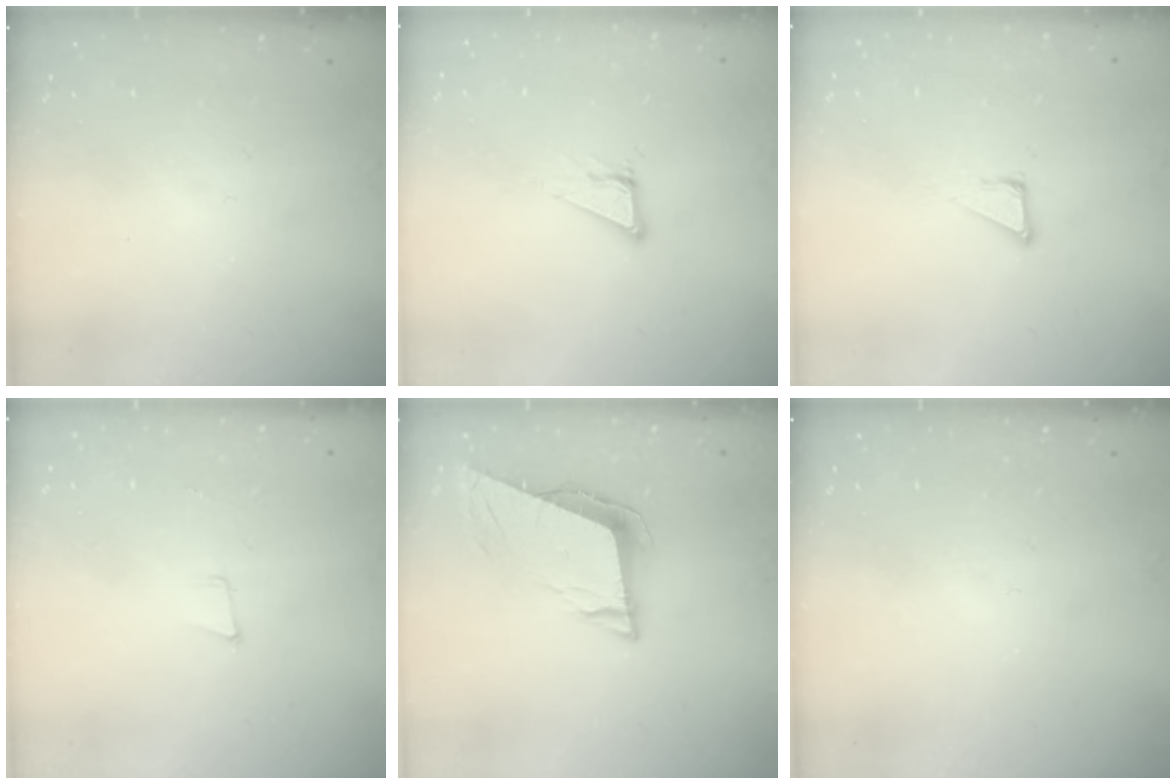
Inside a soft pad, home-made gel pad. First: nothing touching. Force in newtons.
{"total": 5.6, "press": 5.6, "slide": 0.3}
{"total": 3.5, "press": 3.5, "slide": 0.2}
{"total": 4.6, "press": 3.6, "slide": 2.9}
{"total": 9.1, "press": 8.5, "slide": 3.1}
{"total": 0.0}